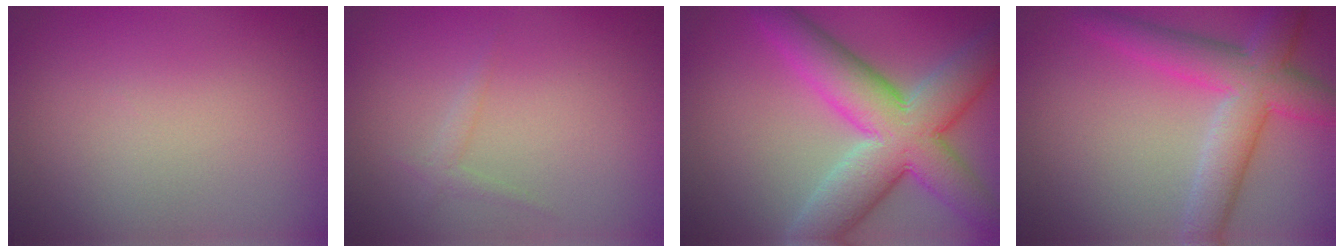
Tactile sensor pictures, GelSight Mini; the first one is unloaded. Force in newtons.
{"total": 0.9, "press": 0.9, "slide": 0.1}
{"total": 10.1, "press": 10.1, "slide": 0.7}
{"total": 6.1, "press": 6.1, "slide": 0.2}